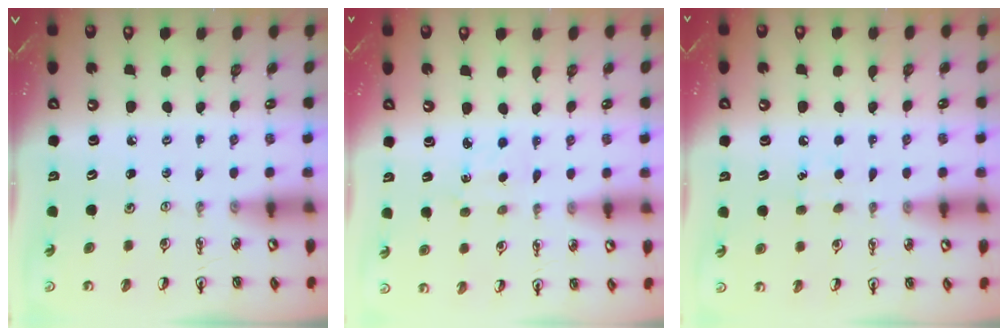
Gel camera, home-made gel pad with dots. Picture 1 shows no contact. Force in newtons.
{"total": 1.6, "press": 1.6, "slide": 0.3}
{"total": 5.4, "press": 5.4, "slide": 0.7}